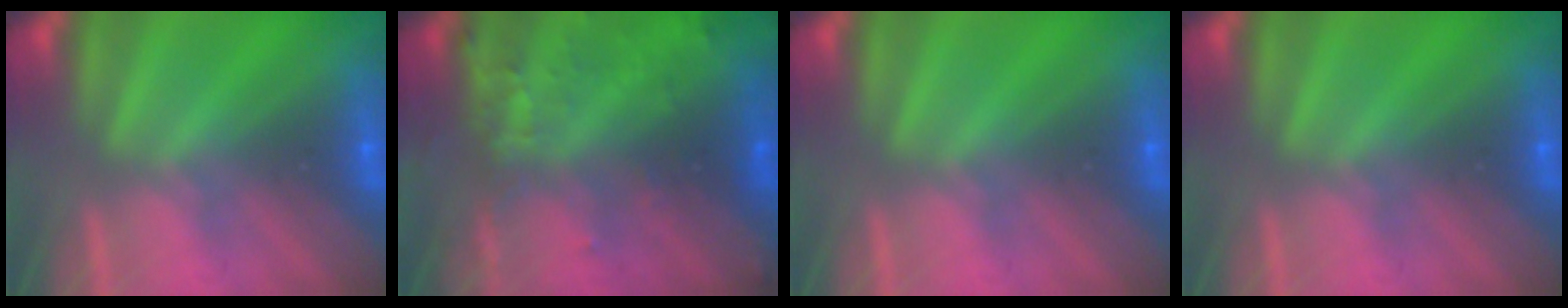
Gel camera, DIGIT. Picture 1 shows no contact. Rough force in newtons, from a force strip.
{"total": 7.5}
{"total": 0.0}
{"total": 0.0}